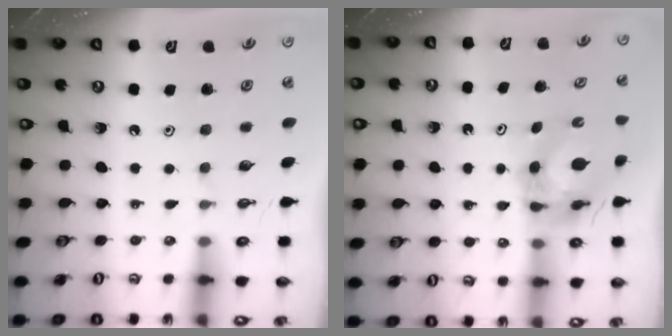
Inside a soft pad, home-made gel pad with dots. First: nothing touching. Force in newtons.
{"total": 6.4, "press": 6.4, "slide": 0.6}